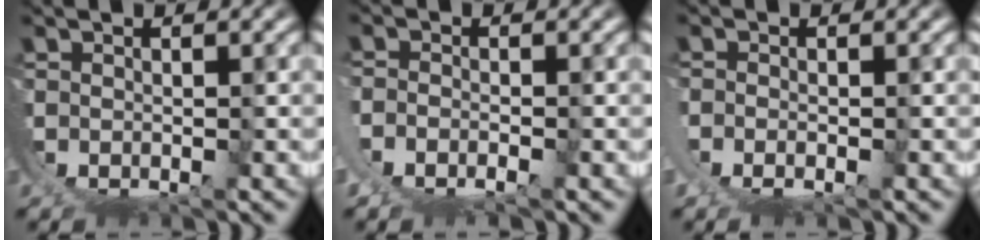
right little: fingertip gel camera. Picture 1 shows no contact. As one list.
[{"total": 2.7, "force": [0.0, 2.0, 1.8], "torque": [-0.052, -0.011, 0.003]}, {"total": 1.3, "force": [0.1, 0.4, 1.3], "torque": [-0.033, -0.009, 0.007]}]